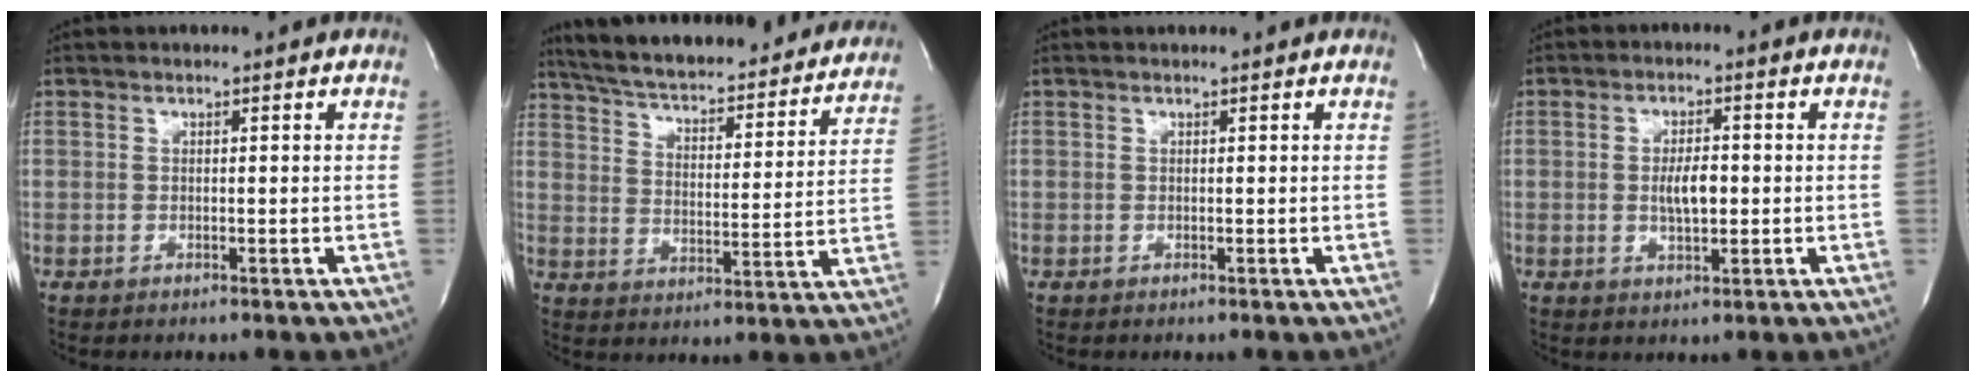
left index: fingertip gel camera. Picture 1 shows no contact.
{"total": 29.4, "force": [26.5, 6.3, 11.0], "torque": [-0.186, -0.035, 0.339]}
{"total": 0.8, "force": [0.8, 0.1, 0.2], "torque": [-0.007, 0.008, 0.010]}
{"total": 4.3, "force": [-0.3, 1.5, 4.0], "torque": [-0.074, -0.002, -0.002]}